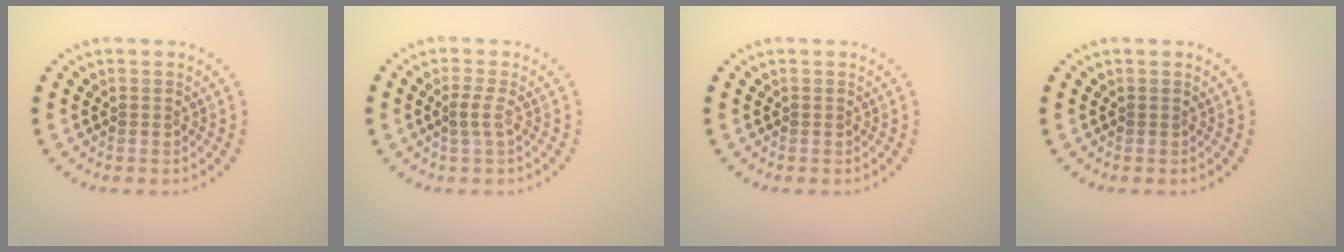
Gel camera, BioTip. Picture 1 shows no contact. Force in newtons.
{"total": 1.2, "press": 0.9, "slide": 0.8}
{"total": 0.0}
{"total": 0.0}